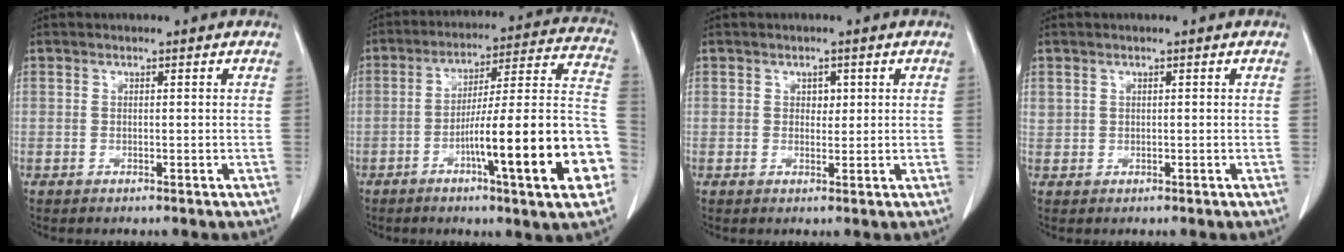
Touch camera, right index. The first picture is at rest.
{"total": 20.9, "force": [-7.2, 0.6, 19.6], "torque": [-0.228, 0.013, -0.106]}
{"total": 1.5, "force": [0.5, 1.1, 0.9], "torque": [-0.008, -0.002, 0.006]}
{"total": 0.9, "force": [0.5, 0.8, 0.1], "torque": [0.005, 0.008, 0.008]}